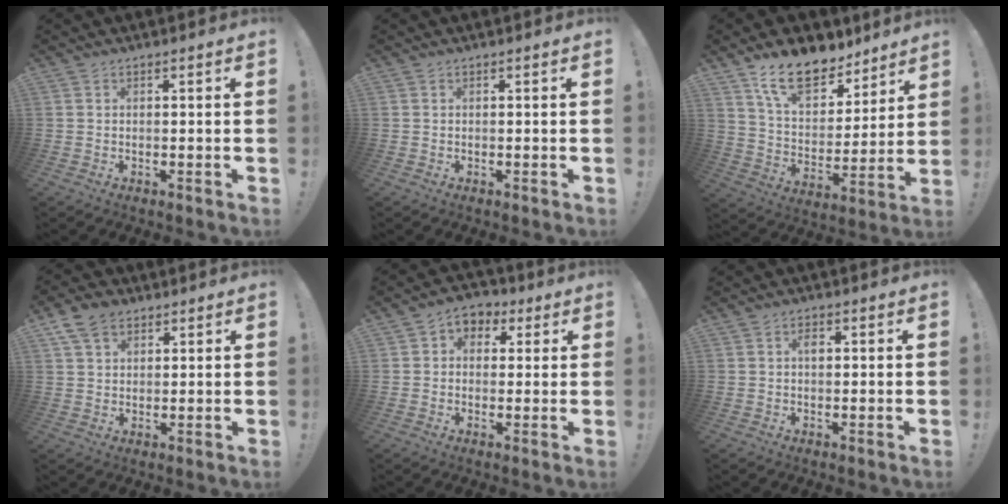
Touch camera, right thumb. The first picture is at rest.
{"total": 0.0}
{"total": 16.1, "force": [11.6, 7.9, 7.8], "torque": [-0.136, -0.071, 0.211]}
{"total": 7.6, "force": [4.2, 5.2, 3.7], "torque": [-0.066, -0.005, 0.083]}
{"total": 5.1, "force": [0.2, 4.5, 2.2], "torque": [-0.022, 0.005, 0.005]}
{"total": 1.9, "force": [0.3, 1.1, 1.5], "torque": [-0.018, 0.002, 0.000]}